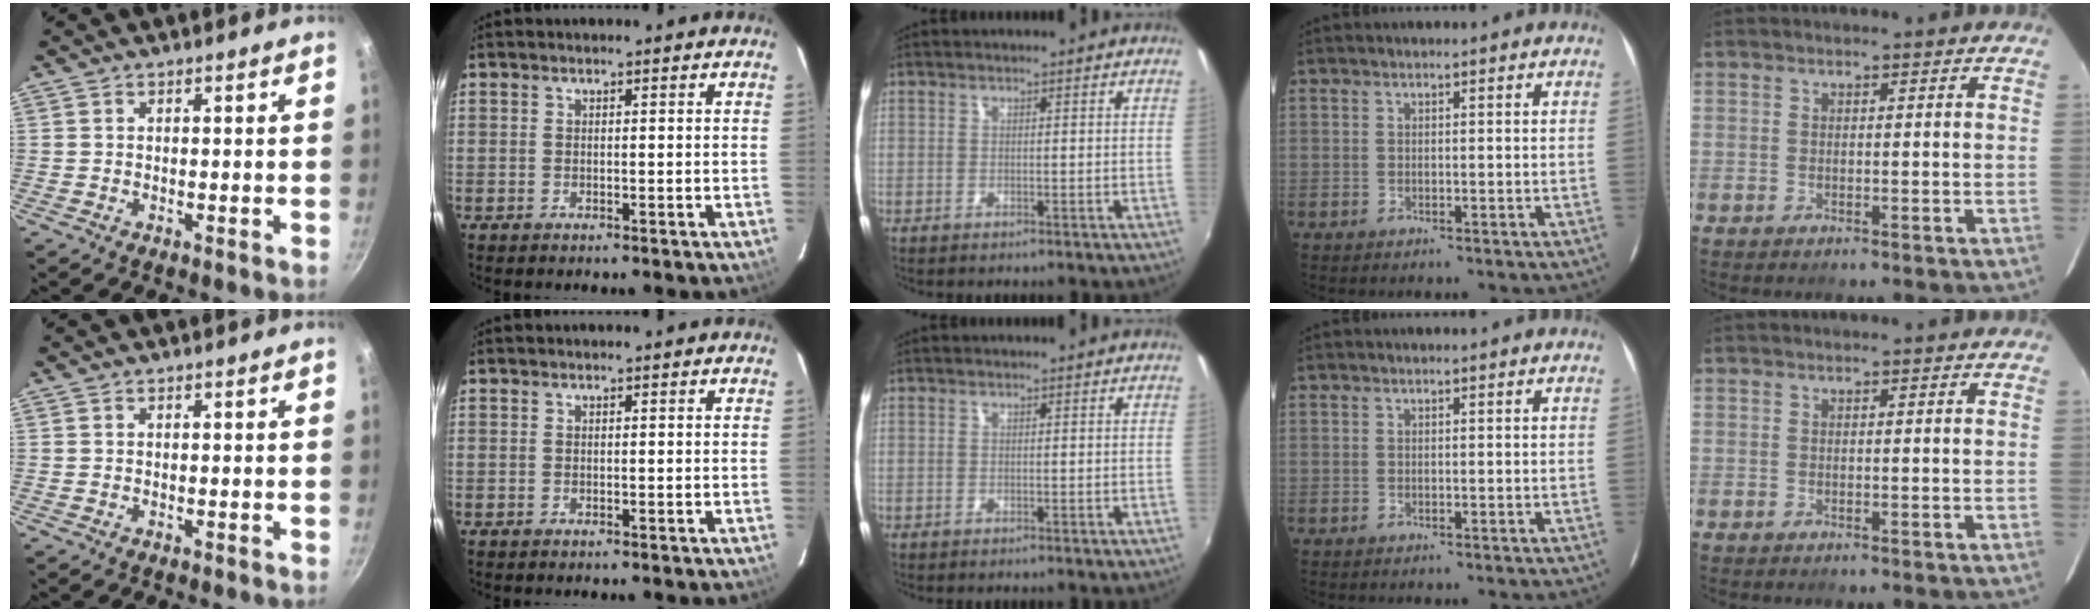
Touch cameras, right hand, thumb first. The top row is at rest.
{}